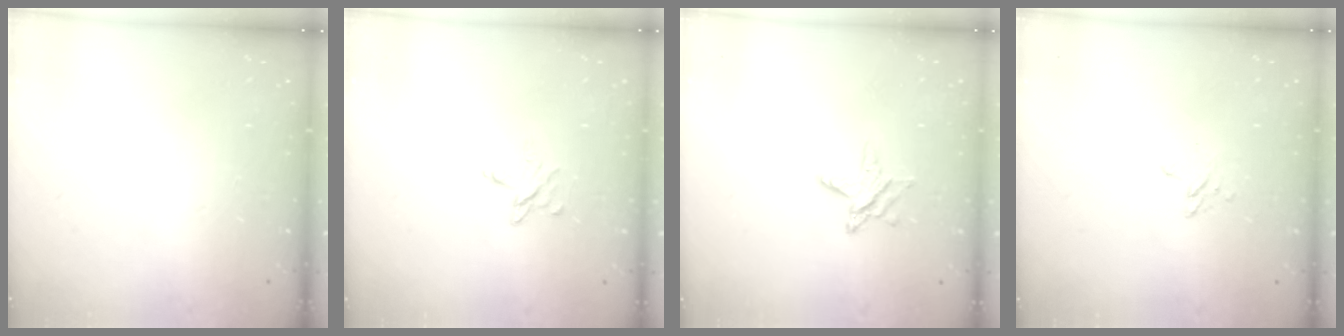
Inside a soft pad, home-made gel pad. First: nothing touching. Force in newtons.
{"total": 3.9, "press": 3.9, "slide": 0.3}
{"total": 6.1, "press": 6.1, "slide": 0.5}
{"total": 2.4, "press": 2.4, "slide": 0.2}